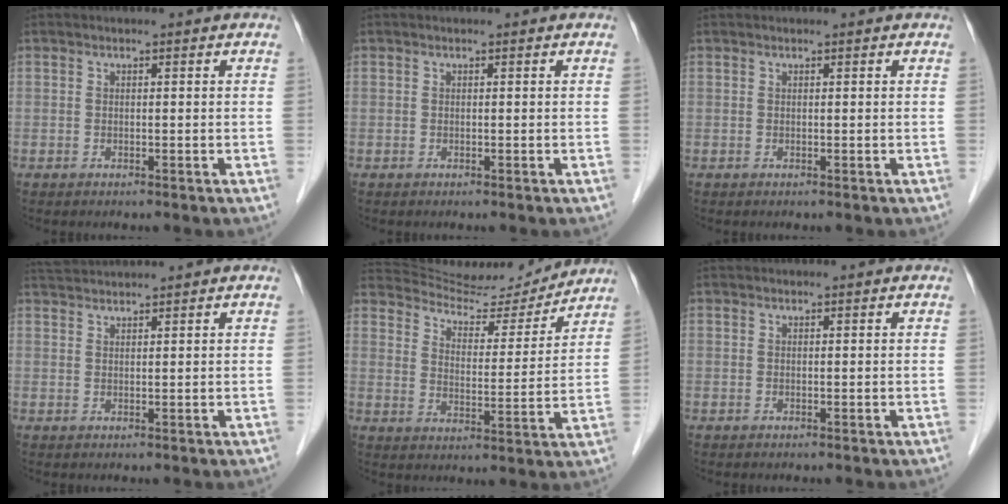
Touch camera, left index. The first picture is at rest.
{"total": 0.0}
{"total": 0.6, "force": [0.6, 0.1, 0.1], "torque": [-0.006, 0.015, 0.015]}
{"total": 4.8, "force": [4.6, -0.7, 1.0], "torque": [-0.019, 0.027, 0.083]}
{"total": 16.9, "force": [16.2, 2.9, 3.5], "torque": [-0.057, -0.011, 0.237]}
{"total": 1.7, "force": [1.6, 0.2, 0.4], "torque": [-0.009, 0.025, 0.027]}